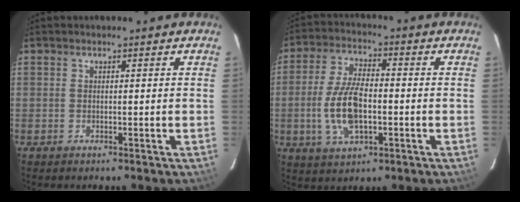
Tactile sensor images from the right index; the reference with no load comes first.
{"total": 11.2, "force": [-2.1, 5.1, 9.8], "torque": [-0.202, 0.001, -0.036]}